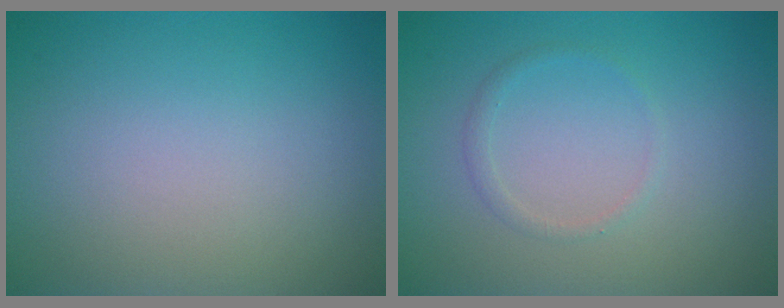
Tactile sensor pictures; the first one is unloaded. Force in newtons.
{"total": 0.9, "press": 0.9, "slide": 0.1}